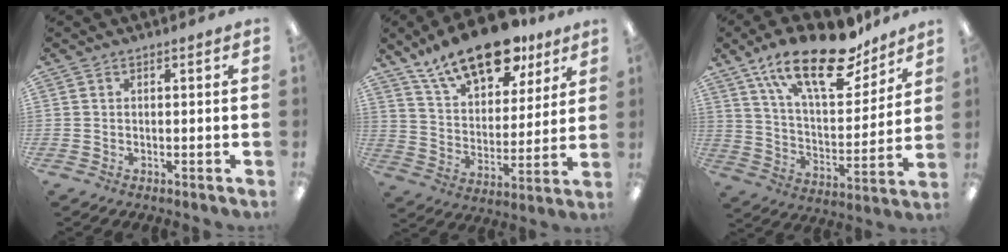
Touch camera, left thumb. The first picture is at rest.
{"total": 19.4, "force": [14.0, 8.6, 10.4], "torque": [-0.176, -0.073, 0.245]}
{"total": 23.2, "force": [15.8, 9.0, 14.5], "torque": [-0.236, -0.089, 0.270]}